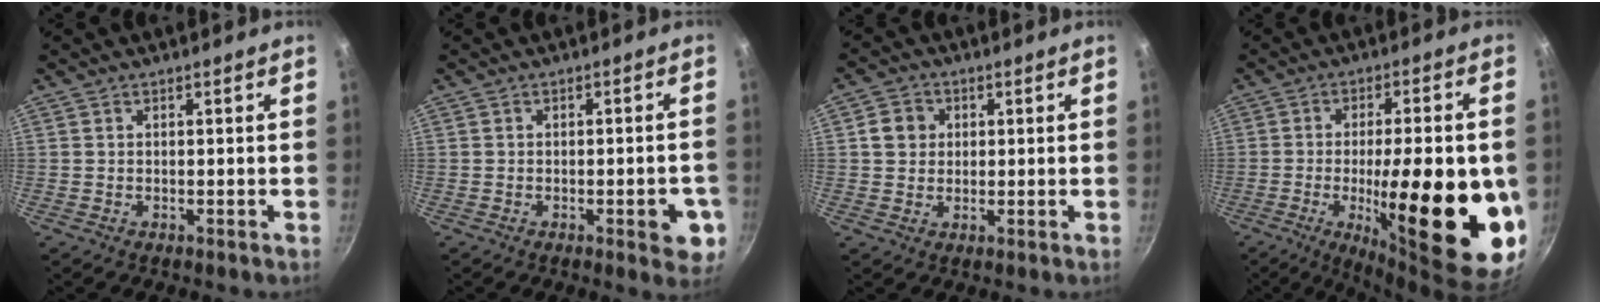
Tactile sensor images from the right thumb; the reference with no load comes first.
{"total": 6.2, "force": [-2.2, 2.2, 5.4], "torque": [-0.049, 0.006, -0.026]}
{"total": 4.6, "force": [0.9, 4.1, 1.7], "torque": [-0.008, 0.007, 0.009]}
{"total": 26.9, "force": [-4.9, 8.3, 25.2], "torque": [-0.337, -0.007, -0.063]}